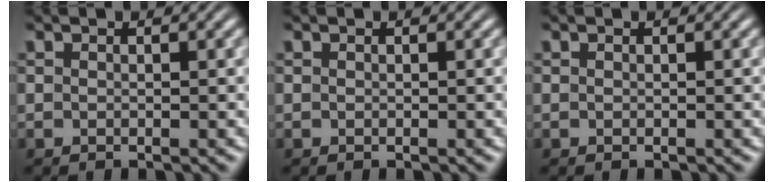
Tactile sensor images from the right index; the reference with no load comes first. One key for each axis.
{"total": 0.0}
{"total": 0.0}